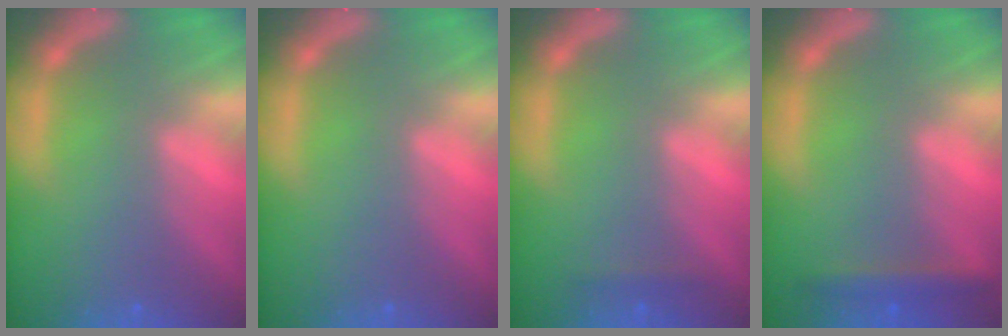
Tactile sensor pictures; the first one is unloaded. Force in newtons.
{"total": 0.0}
{"total": 0.9}
{"total": 2.4}